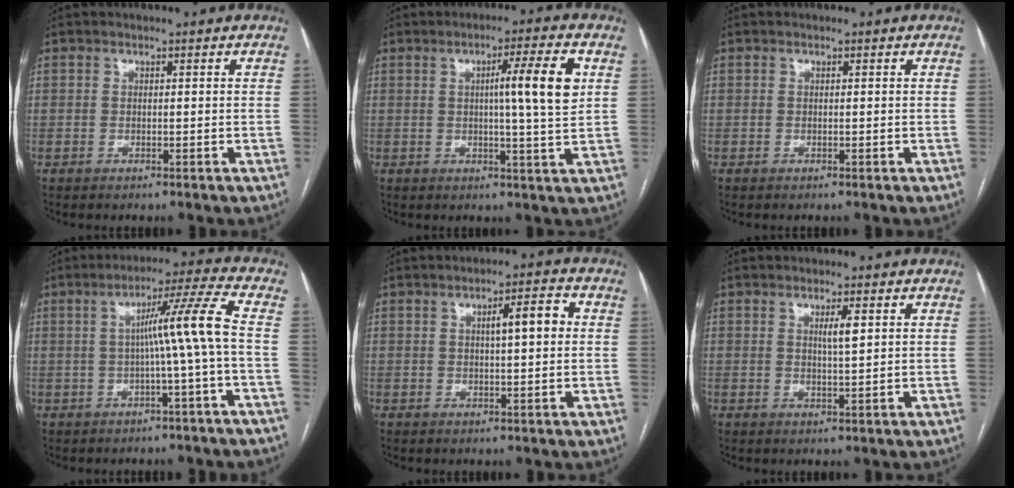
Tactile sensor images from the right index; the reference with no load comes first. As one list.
[{"total": 8.5, "force": [1.8, -0.7, 8.3], "torque": [-0.127, 0.001, 0.026]}, {"total": 0.0}, {"total": 8.0, "force": [-0.6, -2.0, 7.7], "torque": [-0.121, 0.016, -0.005]}, {"total": 5.1, "force": [0.9, 0.9, 4.9], "torque": [-0.076, 0.013, 0.013]}, {"total": 2.4, "force": [0.8, 0.0, 2.3], "torque": [-0.041, -0.004, 0.014]}]